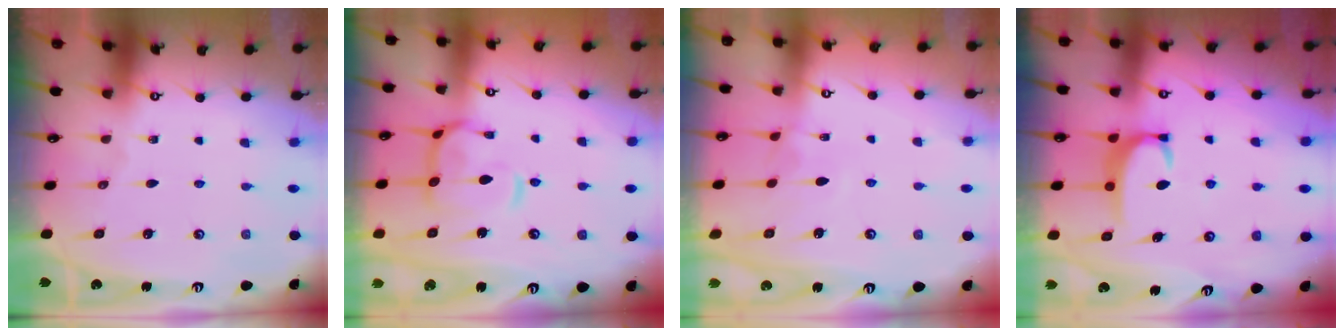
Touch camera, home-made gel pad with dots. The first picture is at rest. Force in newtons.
{"total": 7.6, "press": 7.5, "slide": 1.2}
{"total": 3.1, "press": 3.1, "slide": 0.3}
{"total": 3.6, "press": 3.5, "slide": 0.4}